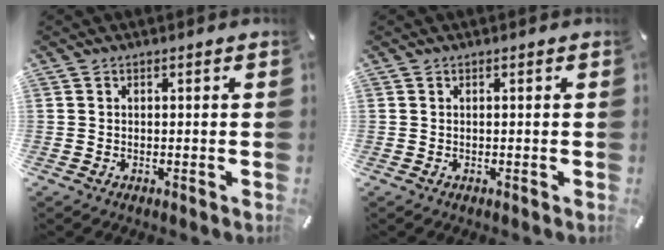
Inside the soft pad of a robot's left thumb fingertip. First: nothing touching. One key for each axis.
{"total": 0.0}